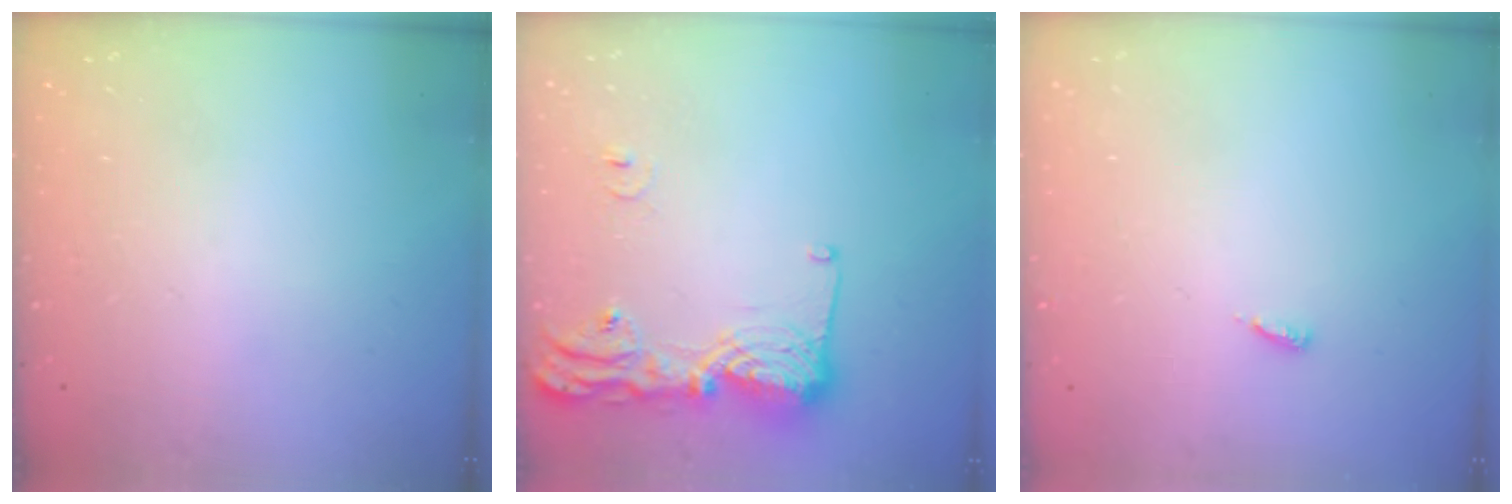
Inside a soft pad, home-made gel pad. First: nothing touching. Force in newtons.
{"total": 16.1, "press": 16.1, "slide": 1.2}
{"total": 2.9, "press": 2.9, "slide": 0.2}